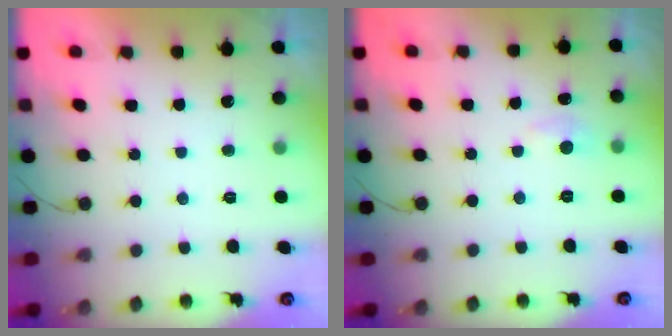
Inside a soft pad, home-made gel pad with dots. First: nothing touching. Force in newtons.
{"total": 4.7, "press": 4.6, "slide": 0.8}